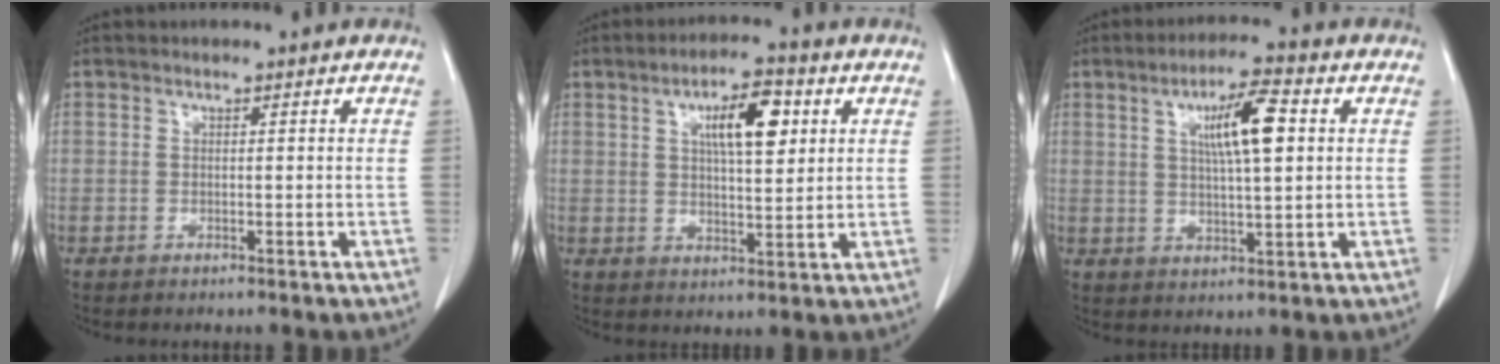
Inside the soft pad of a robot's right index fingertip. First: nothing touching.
{"total": 8.6, "force": [3.0, 2.5, 7.7], "torque": [-0.126, 0.010, 0.051]}
{"total": 8.6, "force": [2.4, 1.2, 8.1], "torque": [-0.140, 0.008, 0.041]}